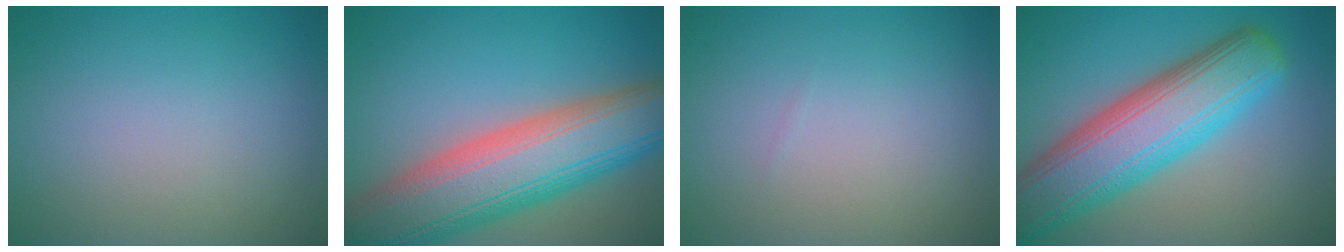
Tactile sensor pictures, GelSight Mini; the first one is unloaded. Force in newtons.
{"total": 12.5, "press": 12.4, "slide": 0.6}
{"total": 0.0}
{"total": 10.8, "press": 10.8, "slide": 0.4}